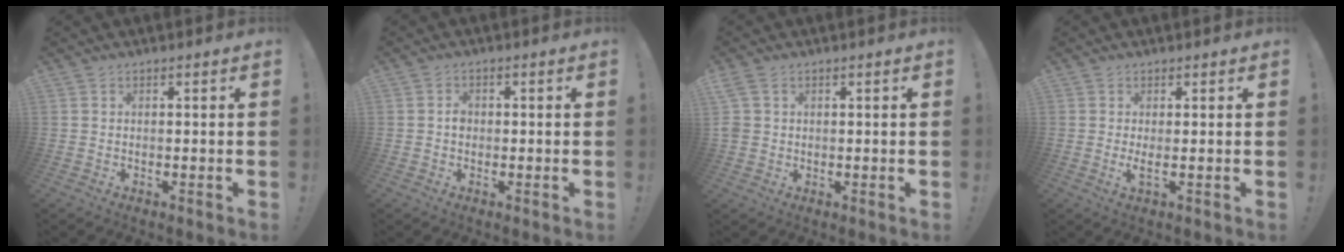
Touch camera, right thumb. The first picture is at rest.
{"total": 1.9, "force": [-0.5, 1.5, 1.1], "torque": [-0.015, 0.006, -0.012]}
{"total": 4.6, "force": [1.7, 3.5, 2.4], "torque": [-0.058, -0.003, 0.034]}
{"total": 2.4, "force": [0.6, -0.1, 2.4], "torque": [-0.031, -0.016, 0.009]}